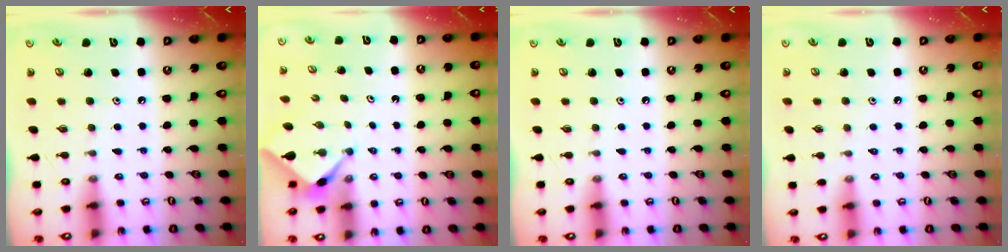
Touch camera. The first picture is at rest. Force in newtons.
{"total": 2.3, "press": 2.2, "slide": 0.3}
{"total": 0.0}
{"total": 1.9, "press": 1.8, "slide": 0.3}